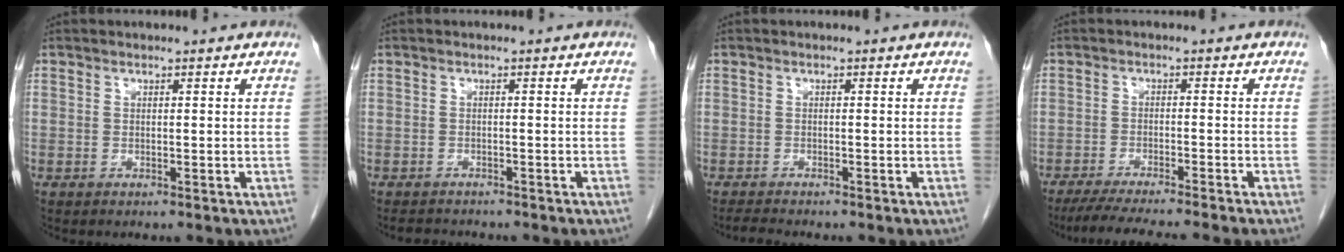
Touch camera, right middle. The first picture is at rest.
{"total": 2.9, "force": [-2.7, 0.8, 0.5], "torque": [-0.008, -0.007, -0.041]}
{"total": 1.5, "force": [-1.4, -0.3, 0.3], "torque": [-0.013, -0.007, -0.027]}
{"total": 10.1, "force": [-8.8, -1.0, 4.9], "torque": [-0.055, -0.023, -0.135]}